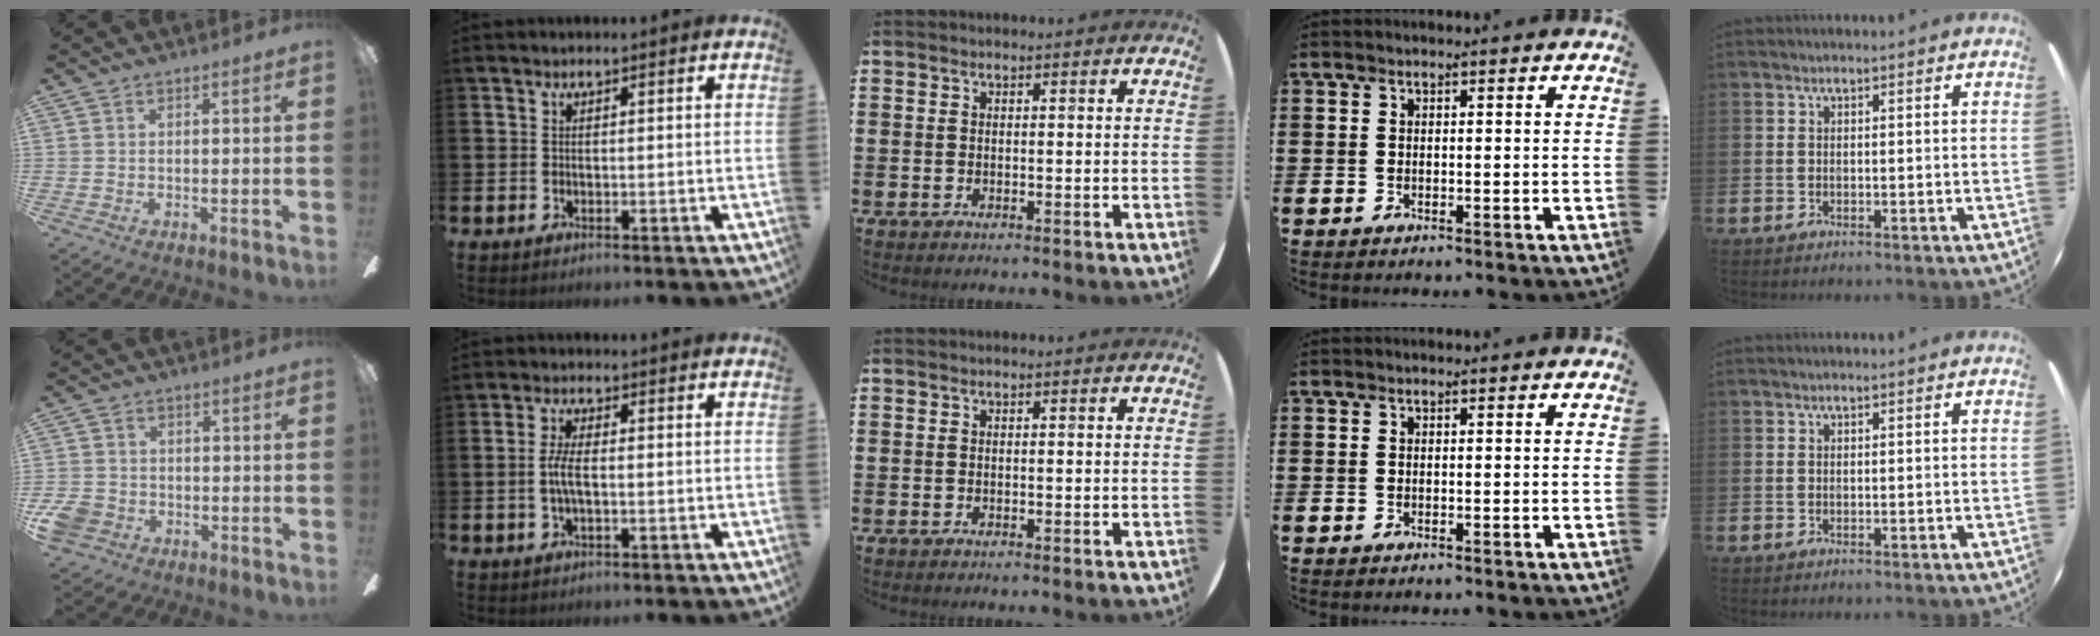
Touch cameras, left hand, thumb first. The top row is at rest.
{"thumb": {"total": 5.4, "force": [-2.3, 4.3, 2.2], "torque": [-0.060, 0.014, -0.046]}, "index": {"total": 3.4, "force": [-0.1, 1.3, 3.2], "torque": [-0.070, 0.003, -0.005]}}